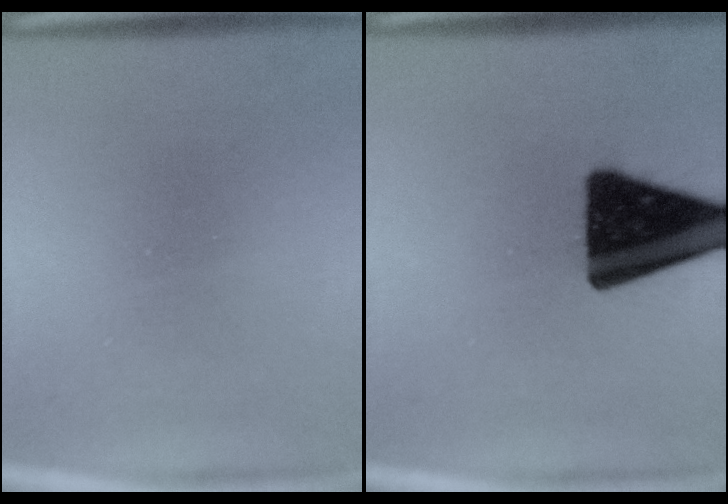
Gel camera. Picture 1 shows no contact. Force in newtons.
{"total": 19.4}